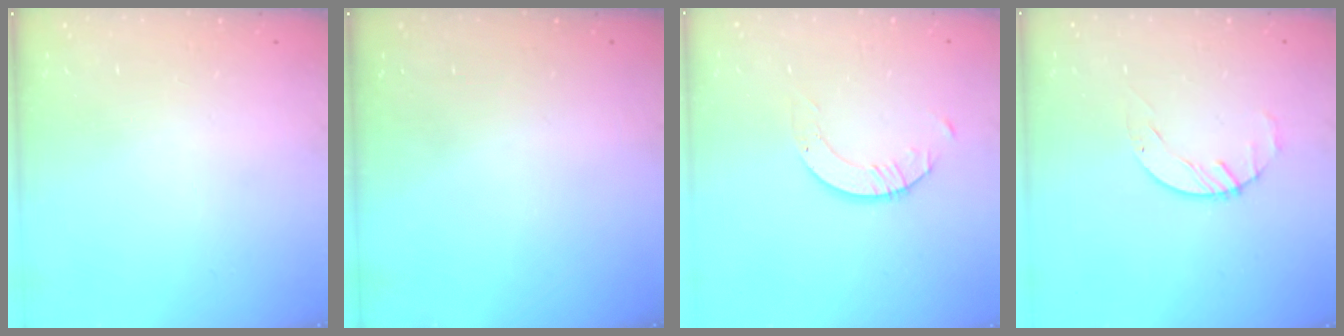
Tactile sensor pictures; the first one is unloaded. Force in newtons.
{"total": 0.0}
{"total": 2.7, "press": 2.7, "slide": 0.2}
{"total": 1.7, "press": 1.7, "slide": 0.3}